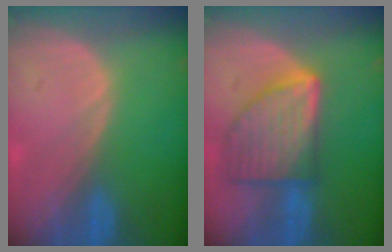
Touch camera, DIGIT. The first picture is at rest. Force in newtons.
{"total": 9.1, "press": 9.1, "slide": 0.4}